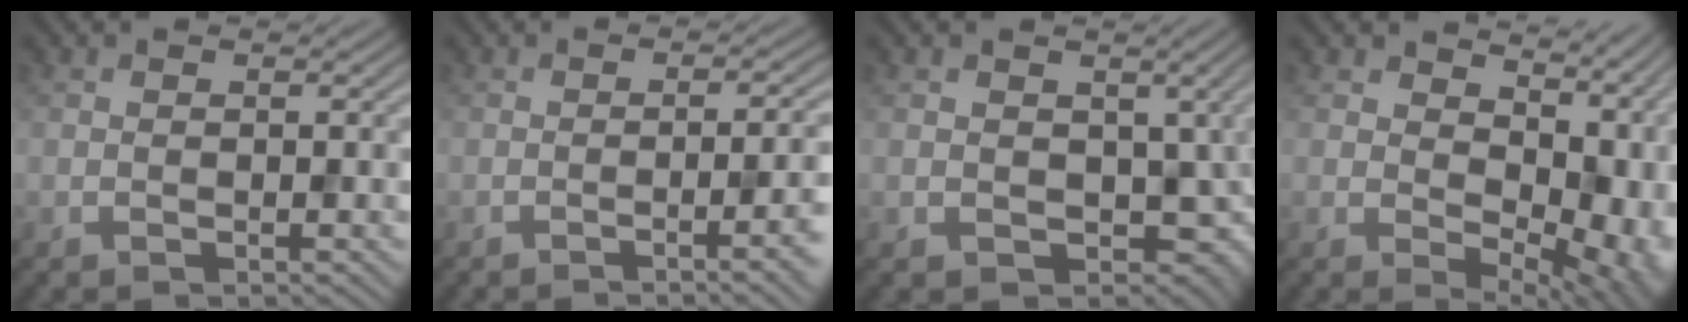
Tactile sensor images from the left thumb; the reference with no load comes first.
{"total": 5.1, "force": [-1.7, 0.9, 4.7], "torque": [-0.049, -0.001, -0.024]}
{"total": 5.9, "force": [0.2, 4.4, 4.0], "torque": [-0.076, -0.028, 0.005]}
{"total": 11.0, "force": [2.4, 6.8, 8.3], "torque": [-0.096, -0.023, 0.065]}